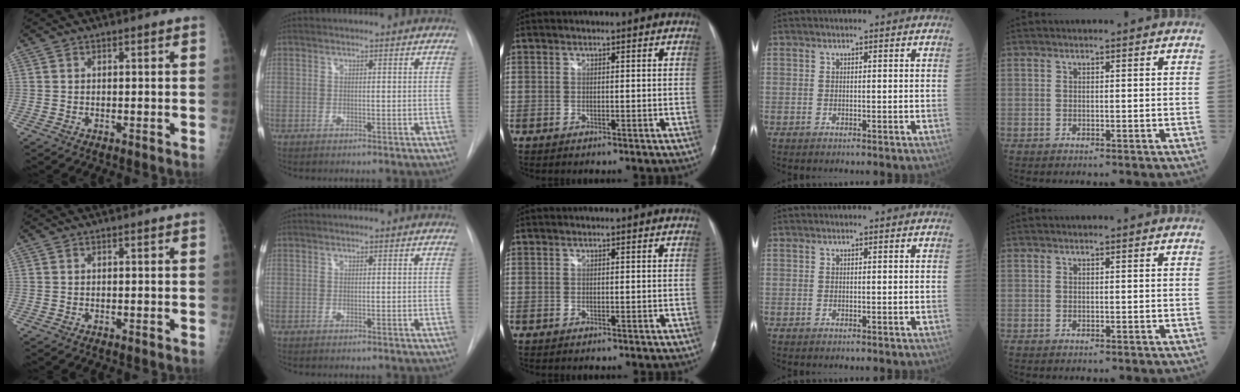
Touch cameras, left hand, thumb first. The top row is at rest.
{}